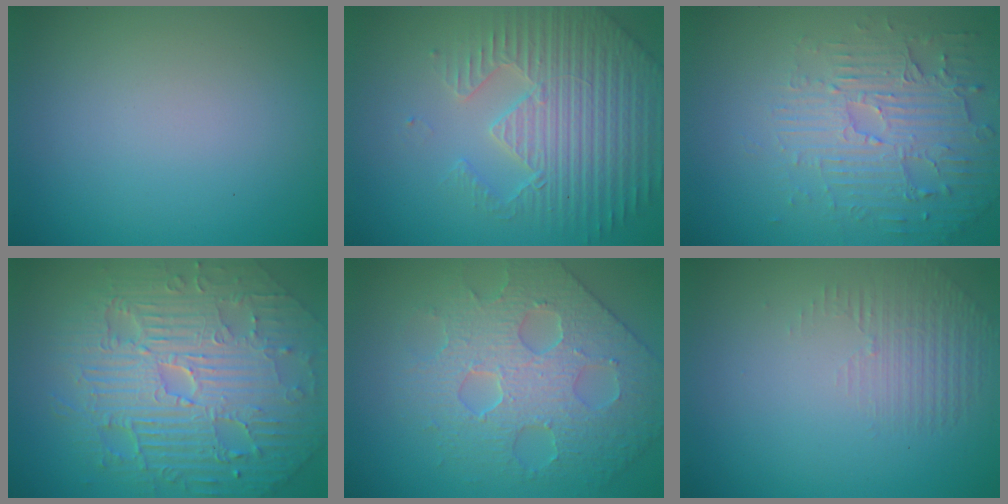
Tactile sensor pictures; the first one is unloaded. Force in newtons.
{"total": 5.0, "press": 4.8, "slide": 1.4}
{"total": 4.3, "press": 3.7, "slide": 2.1}
{"total": 11.1, "press": 7.1, "slide": 8.5}
{"total": 5.3, "press": 4.9, "slide": 2.0}
{"total": 1.4, "press": 0.3, "slide": 1.4}